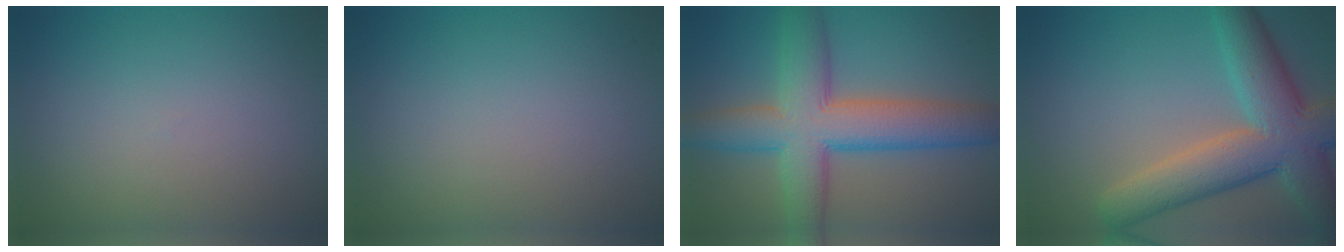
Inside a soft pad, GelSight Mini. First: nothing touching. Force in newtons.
{"total": 0.0}
{"total": 9.7, "press": 9.7, "slide": 0.2}
{"total": 9.5, "press": 9.5, "slide": 0.7}